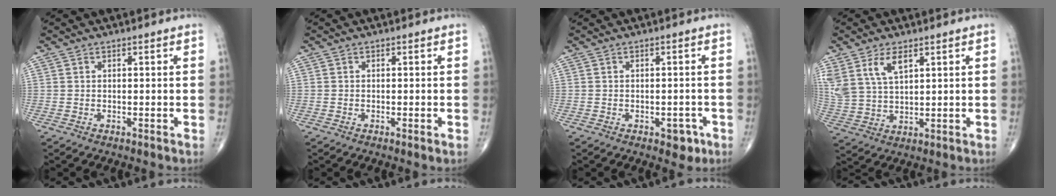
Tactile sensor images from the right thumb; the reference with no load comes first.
{"total": 0.9, "force": [-0.3, 0.1, 0.8], "torque": [-0.014, -0.002, -0.006]}
{"total": 3.2, "force": [-1.6, 1.9, 2.1], "torque": [-0.009, 0.004, -0.018]}
{"total": 8.8, "force": [4.7, 4.4, 6.1], "torque": [-0.128, -0.012, 0.102]}